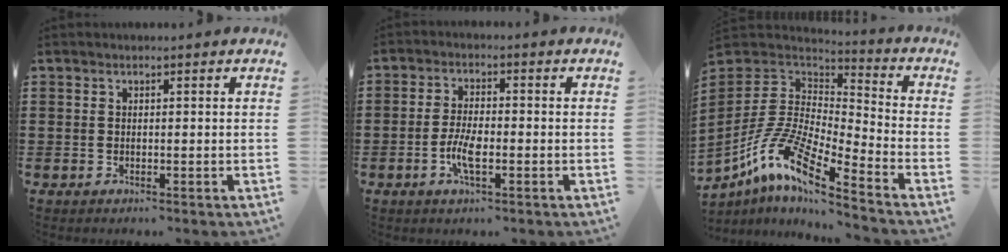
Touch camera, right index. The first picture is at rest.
{"total": 4.9, "force": [-1.6, 1.6, 4.4], "torque": [-0.094, -0.002, -0.034]}
{"total": 11.1, "force": [-8.0, 2.7, 7.2], "torque": [-0.178, -0.006, -0.172]}